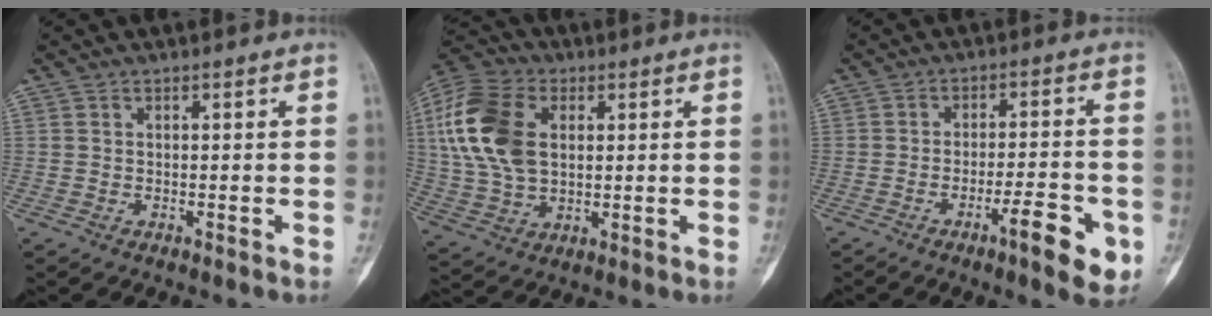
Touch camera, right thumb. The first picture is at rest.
{"total": 17.3, "force": [3.6, 11.3, 12.6], "torque": [-0.258, 0.009, 0.068]}
{"total": 9.8, "force": [-4.4, 2.2, 8.5], "torque": [-0.114, 0.019, -0.059]}